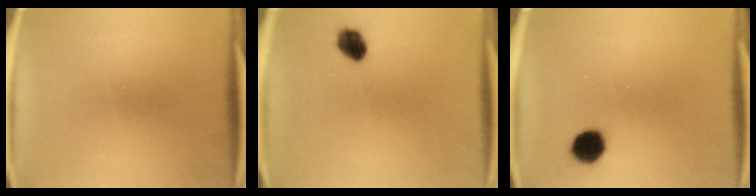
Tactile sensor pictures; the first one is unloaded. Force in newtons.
{"total": 5.3}
{"total": 6.2}